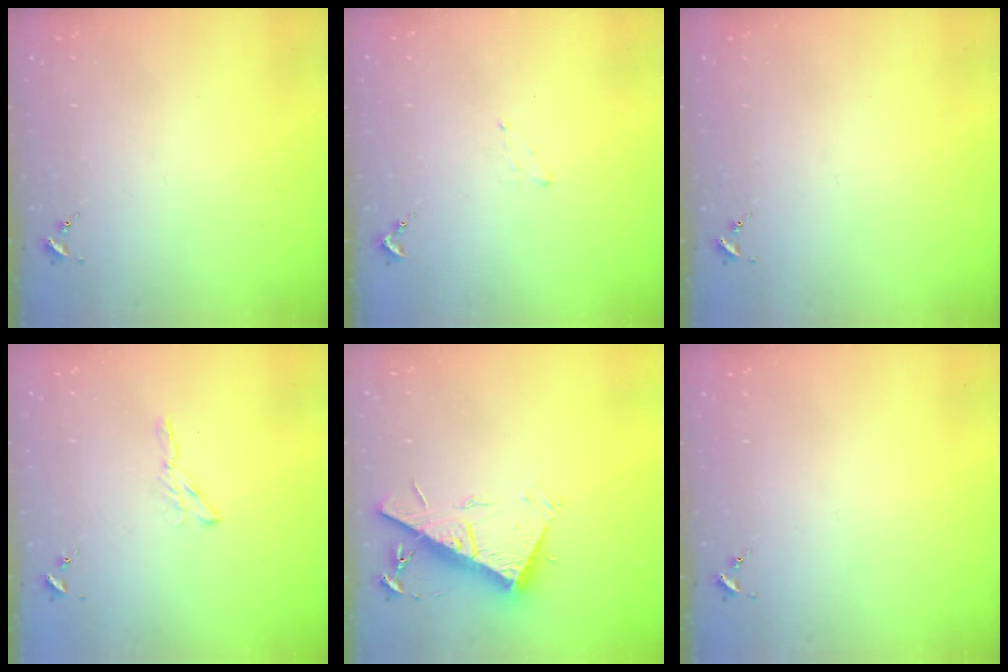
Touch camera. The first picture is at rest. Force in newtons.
{"total": 3.8, "press": 3.8, "slide": 0.5}
{"total": 0.0}
{"total": 2.9, "press": 2.9, "slide": 0.3}
{"total": 17.5, "press": 17.5, "slide": 0.4}
{"total": 0.0}